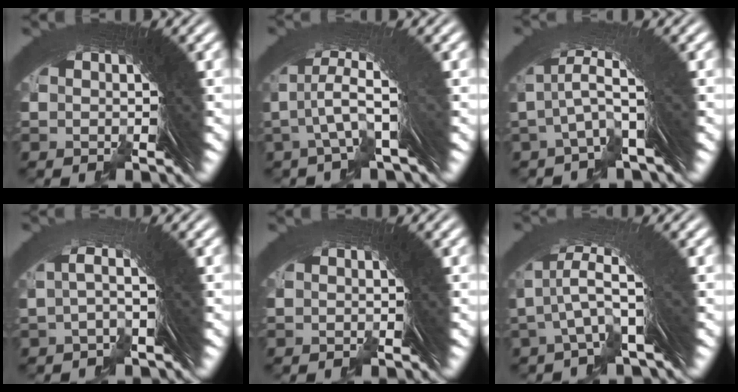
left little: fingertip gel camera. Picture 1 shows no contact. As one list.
[{"total": 2.7, "force": [0.0, 0.0, 2.7], "torque": [-0.052, -0.001, 0.007]}, {"total": 2.6, "force": [-0.4, 0.1, 2.6], "torque": [-0.041, 0.003, -0.003]}, {"total": 1.3, "force": [0.0, -0.8, 1.0], "torque": [-0.027, 0.005, 0.005]}, {"total": 0.7, "force": [-0.4, -0.4, -0.3], "torque": [0.008, 0.003, -0.008]}, {"total": 2.9, "force": [-0.3, 0.1, 2.9], "torque": [-0.047, 0.004, 0.001]}]